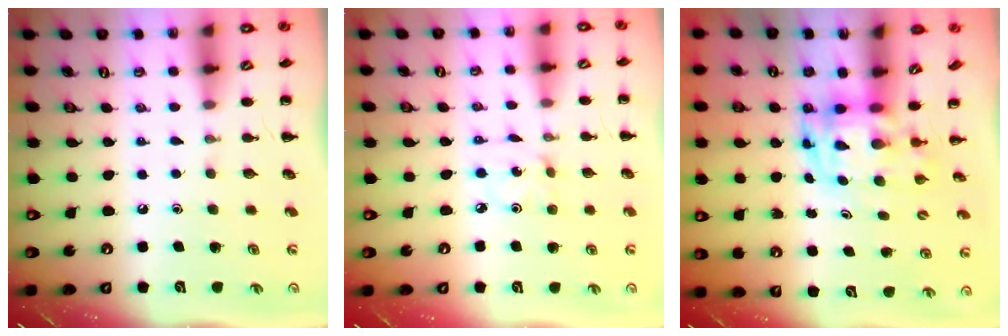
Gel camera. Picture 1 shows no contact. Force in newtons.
{"total": 1.5, "press": 1.4, "slide": 0.4}
{"total": 3.6, "press": 3.5, "slide": 0.7}